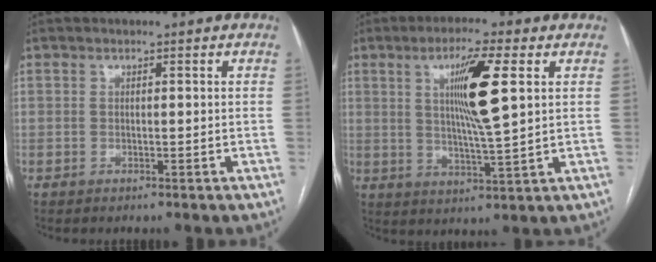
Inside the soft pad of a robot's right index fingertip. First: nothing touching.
{"total": 9.9, "force": [2.9, 0.1, 9.5], "torque": [-0.169, -0.003, 0.049]}